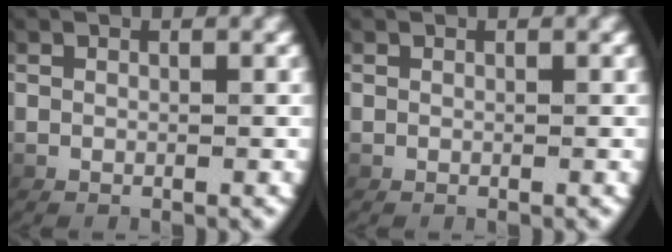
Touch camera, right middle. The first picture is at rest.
{"total": 0.0}